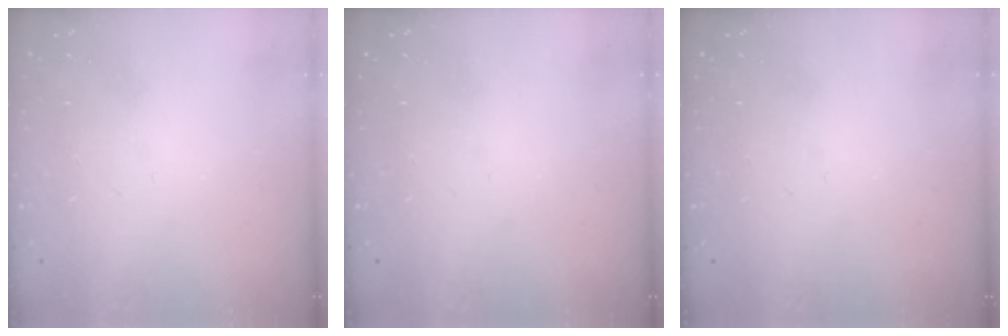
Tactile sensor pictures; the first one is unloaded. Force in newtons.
{"total": 0.0}
{"total": 0.0}